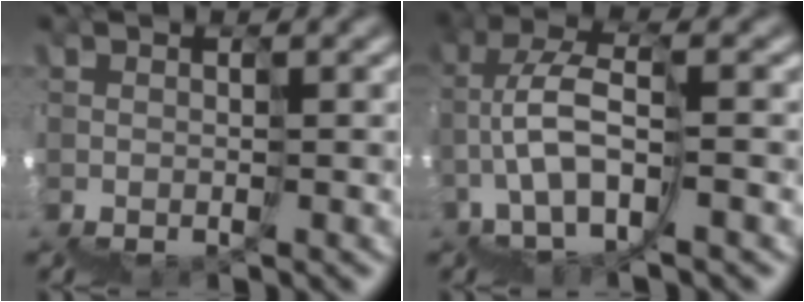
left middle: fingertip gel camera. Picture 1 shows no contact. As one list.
[{"total": 1.9, "force": [0.6, 0.4, 1.8], "torque": [-0.044, 0.058, -0.014]}]